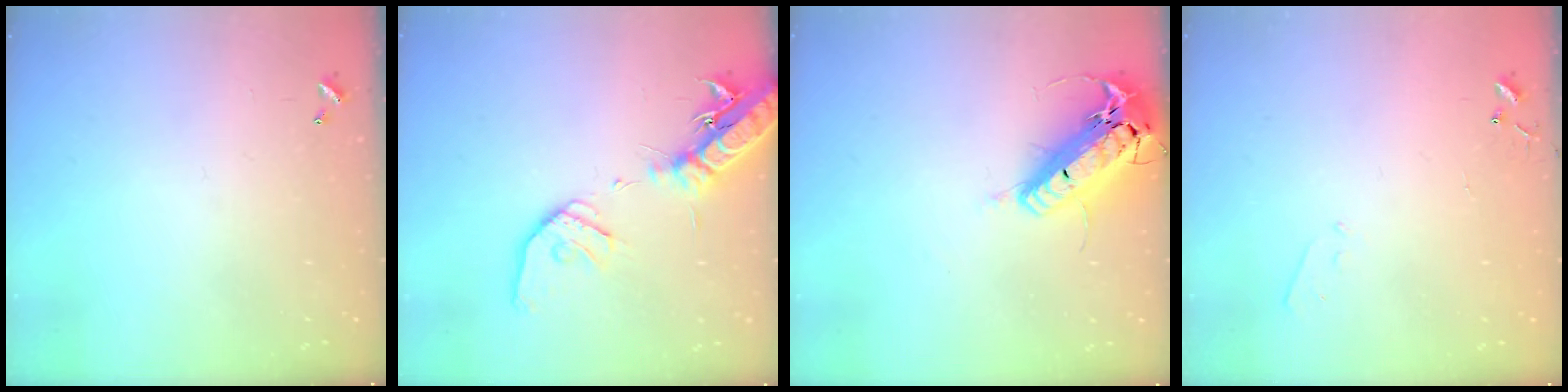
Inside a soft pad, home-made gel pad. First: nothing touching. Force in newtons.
{"total": 19.4, "press": 19.1, "slide": 3.5}
{"total": 22.0, "press": 21.5, "slide": 4.5}
{"total": 4.2, "press": 4.2, "slide": 0.6}